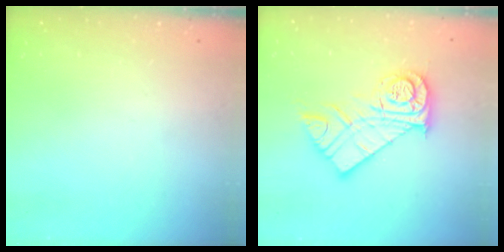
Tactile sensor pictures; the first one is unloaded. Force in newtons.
{"total": 16.2, "press": 16.1, "slide": 1.6}